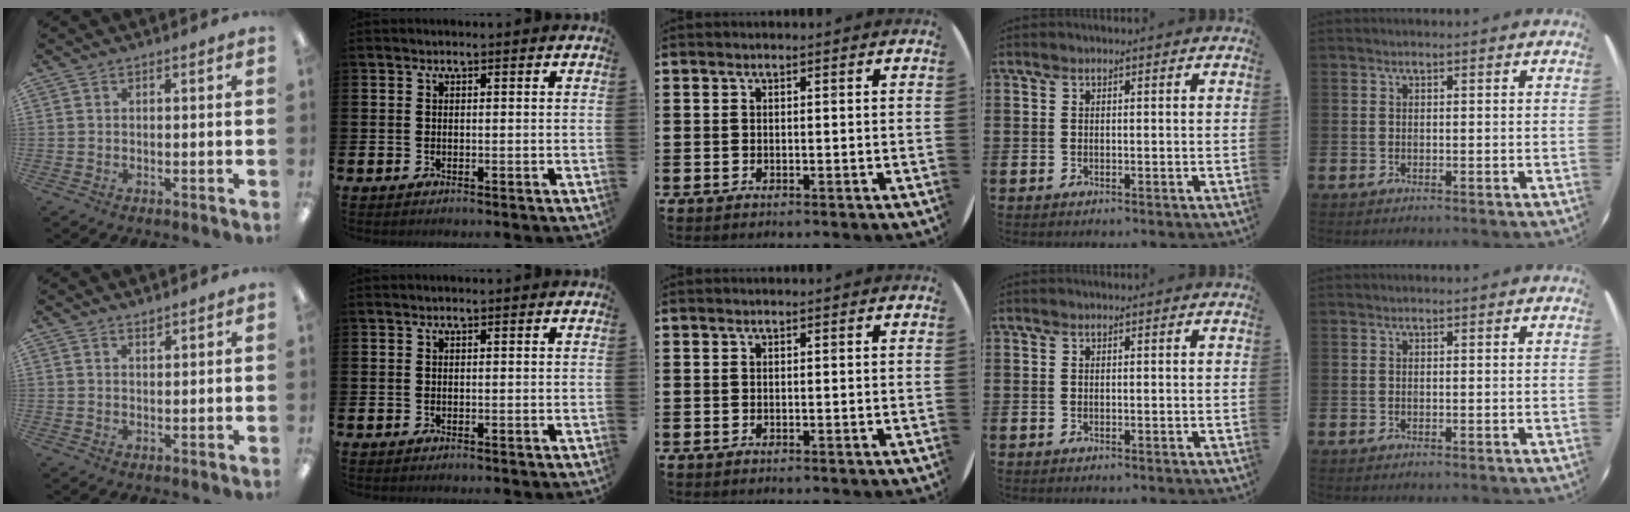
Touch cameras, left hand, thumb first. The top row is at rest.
{"thumb": {"total": 1.4, "force": [1.3, 0.2, 0.3], "torque": [-0.007, -0.002, 0.025]}}